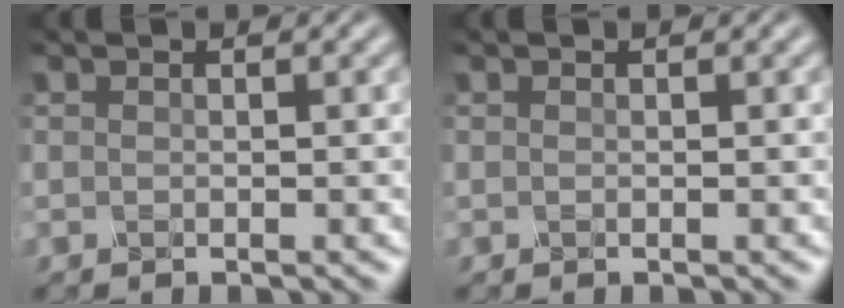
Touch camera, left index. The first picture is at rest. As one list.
[{"total": 0.0}]